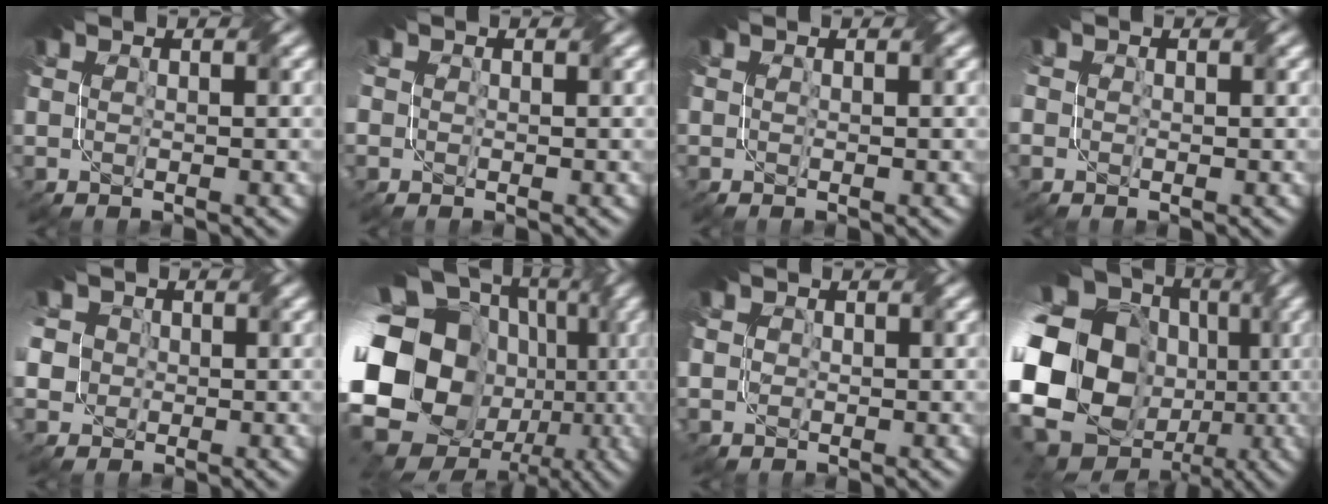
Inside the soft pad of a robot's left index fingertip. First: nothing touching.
{"total": 2.4, "force": [0.6, 2.0, 1.2], "torque": [-0.034, 0.012, 0.001]}
{"total": 0.0}
{"total": 2.7, "force": [0.4, 2.4, 1.3], "torque": [-0.035, 0.011, -0.012]}
{"total": 7.5, "force": [0.8, 6.6, 3.5], "torque": [-0.080, 0.027, -0.023]}
{"total": 20.9, "force": [-1.7, 16.7, 12.4], "torque": [-0.253, -0.018, -0.059]}
{"total": 2.3, "force": [0.7, 2.1, 0.6], "torque": [-0.015, 0.010, 0.005]}
{"total": 22.6, "force": [-1.2, 18.9, 12.3], "torque": [-0.267, -0.010, -0.078]}